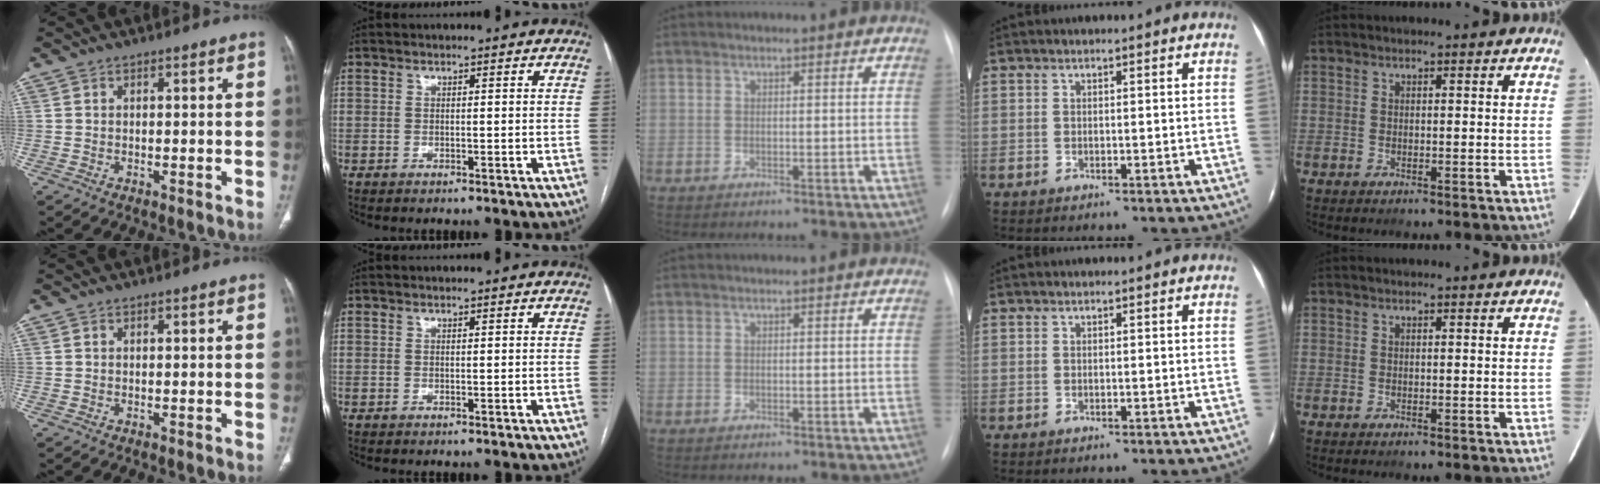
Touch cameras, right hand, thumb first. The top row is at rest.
{}